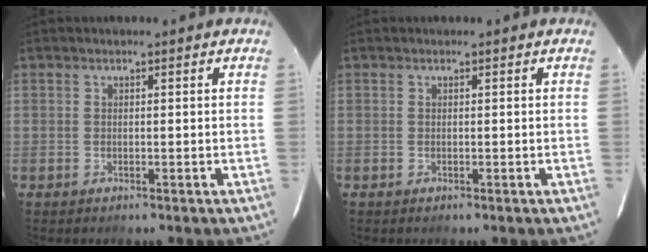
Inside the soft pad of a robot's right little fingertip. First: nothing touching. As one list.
[{"total": 0.0}]